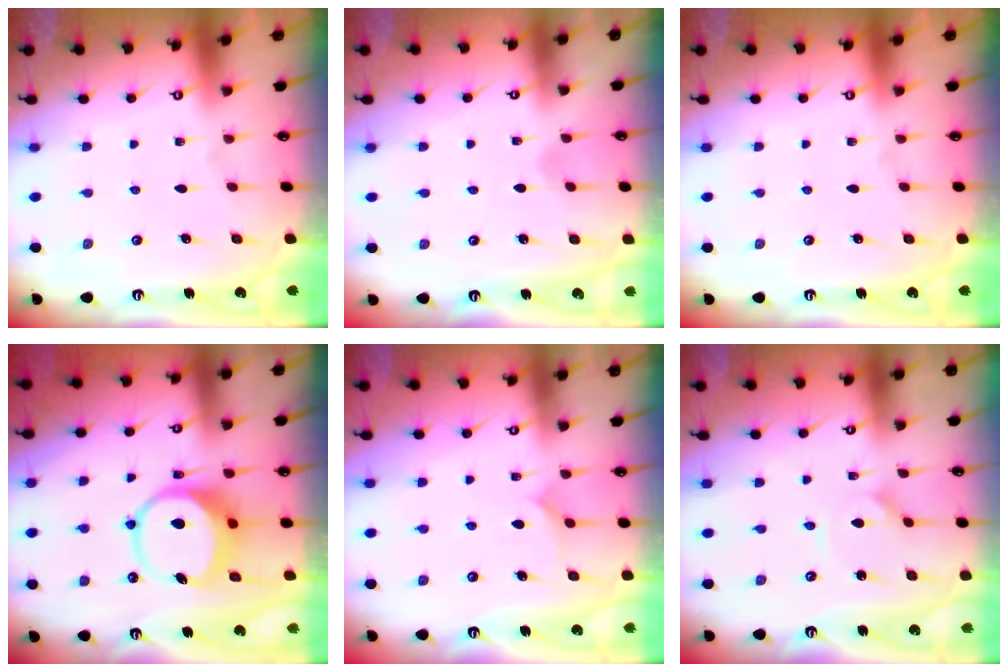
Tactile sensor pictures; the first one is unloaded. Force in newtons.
{"total": 0.9, "press": 0.9, "slide": 0.2}
{"total": 0.0}
{"total": 9.7, "press": 9.6, "slide": 1.5}
{"total": 6.6, "press": 6.5, "slide": 0.6}
{"total": 1.2, "press": 1.2, "slide": 0.2}